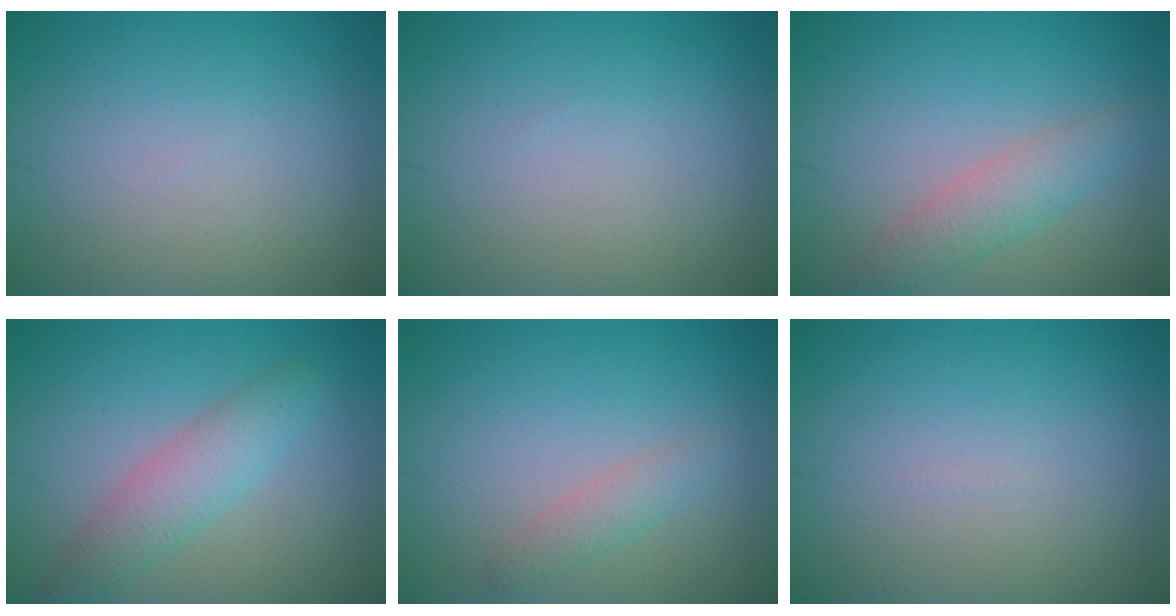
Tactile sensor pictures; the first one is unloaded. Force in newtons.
{"total": 0.0}
{"total": 2.9, "press": 2.9, "slide": 0.1}
{"total": 3.6, "press": 3.6, "slide": 0.1}
{"total": 1.6, "press": 1.6, "slide": 0.1}
{"total": 0.0}